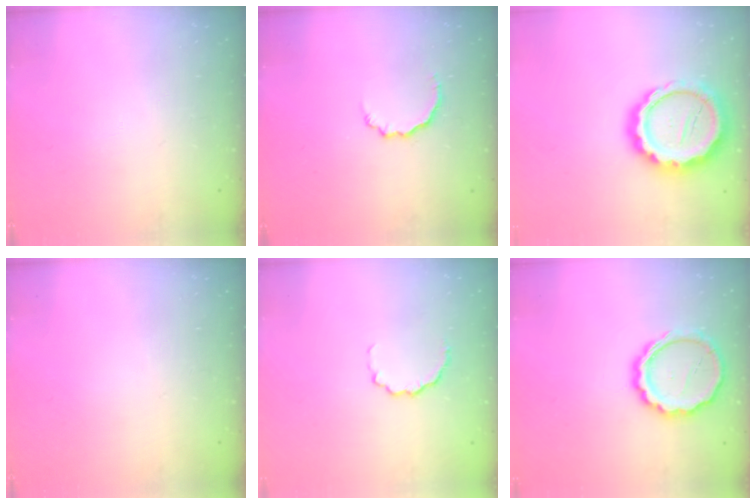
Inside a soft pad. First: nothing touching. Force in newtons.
{"total": 4.1, "press": 3.9, "slide": 1.0}
{"total": 19.3, "press": 19.0, "slide": 3.3}
{"total": 0.0}
{"total": 4.7, "press": 4.5, "slide": 1.1}
{"total": 14.1, "press": 13.8, "slide": 3.0}